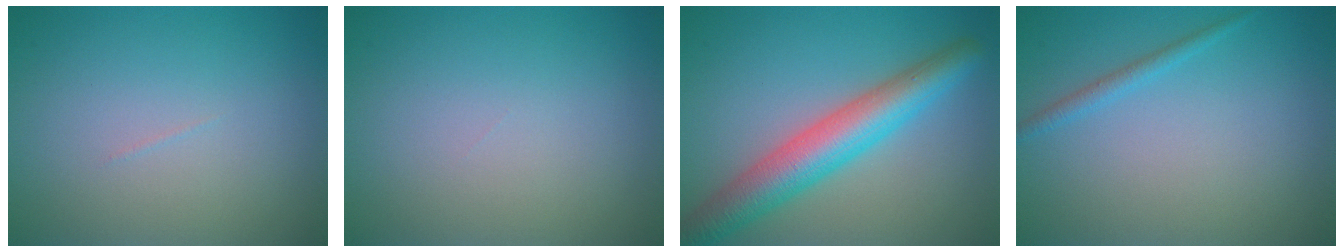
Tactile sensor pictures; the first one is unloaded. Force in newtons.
{"total": 0.0}
{"total": 6.6, "press": 6.6, "slide": 0.1}
{"total": 1.2, "press": 1.1, "slide": 0.1}